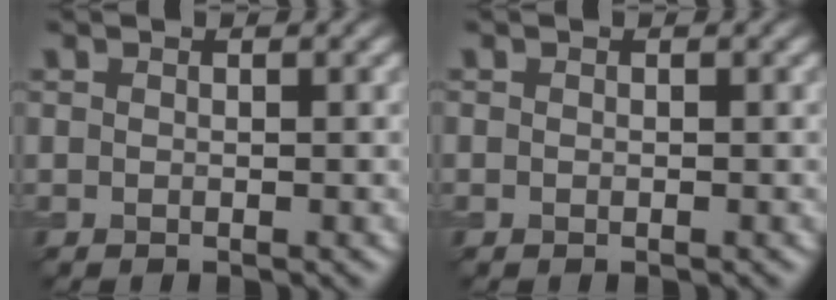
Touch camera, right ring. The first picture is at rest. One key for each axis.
{"total": 0.0}